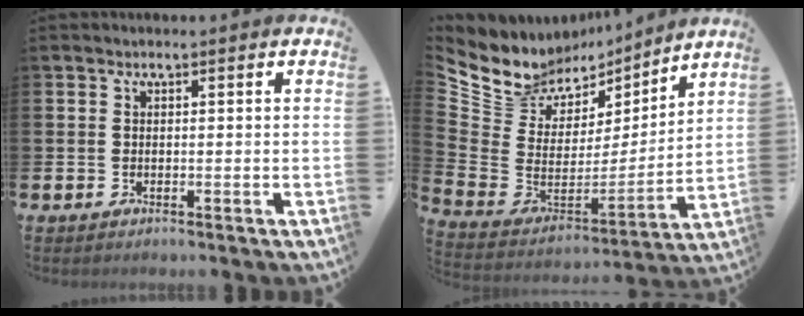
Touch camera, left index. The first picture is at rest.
{"total": 7.7, "force": [6.4, 4.4, 0.1], "torque": [-0.054, -0.053, 0.116]}